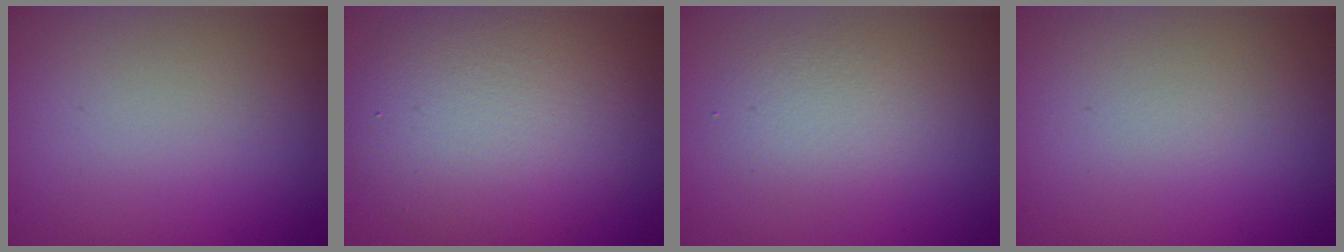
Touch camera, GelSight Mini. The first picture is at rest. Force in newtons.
{"total": 7.8, "press": 7.8, "slide": 0.2}
{"total": 2.4, "press": 2.4, "slide": 0.1}
{"total": 0.0}